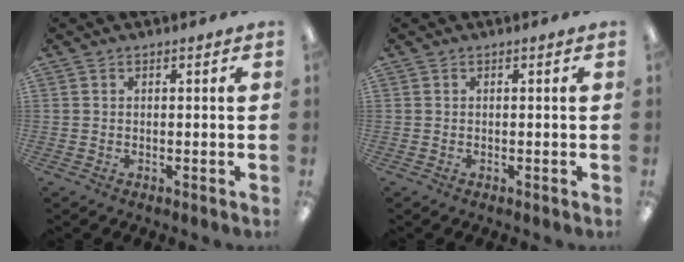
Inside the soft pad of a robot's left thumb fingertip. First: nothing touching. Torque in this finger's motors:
{"motor_torque": [0.00, 0.00, 0.02, -0.02, 0.00]}